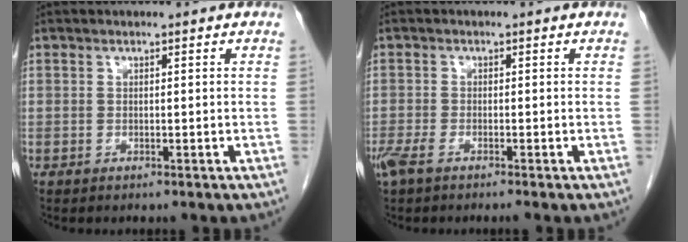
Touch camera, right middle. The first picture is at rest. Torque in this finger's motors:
{"motor_torque": [0.66, -0.23, 0.15, 0.06]}